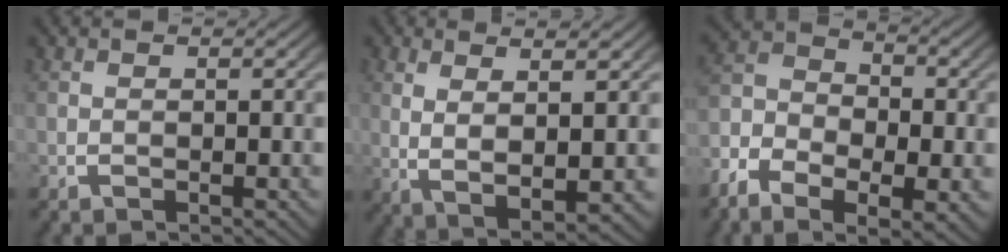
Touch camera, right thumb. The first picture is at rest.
{"total": 6.9, "force": [0.6, 3.4, 5.9], "torque": [-0.131, -0.024, 0.028]}
{"total": 7.3, "force": [-1.5, 5.1, 4.9], "torque": [-0.099, -0.021, -0.029]}